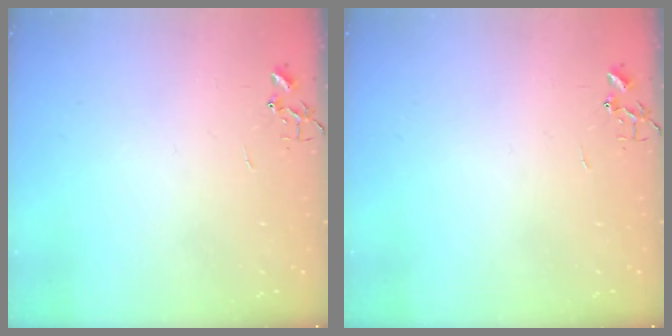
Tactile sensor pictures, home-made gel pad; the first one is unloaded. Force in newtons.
{"total": 0.0}